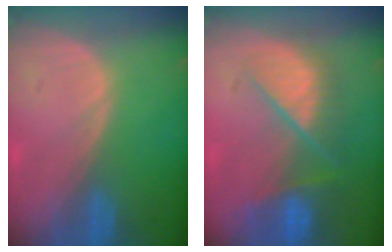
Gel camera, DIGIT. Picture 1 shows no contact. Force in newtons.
{"total": 9.8, "press": 8.3, "slide": 5.2}